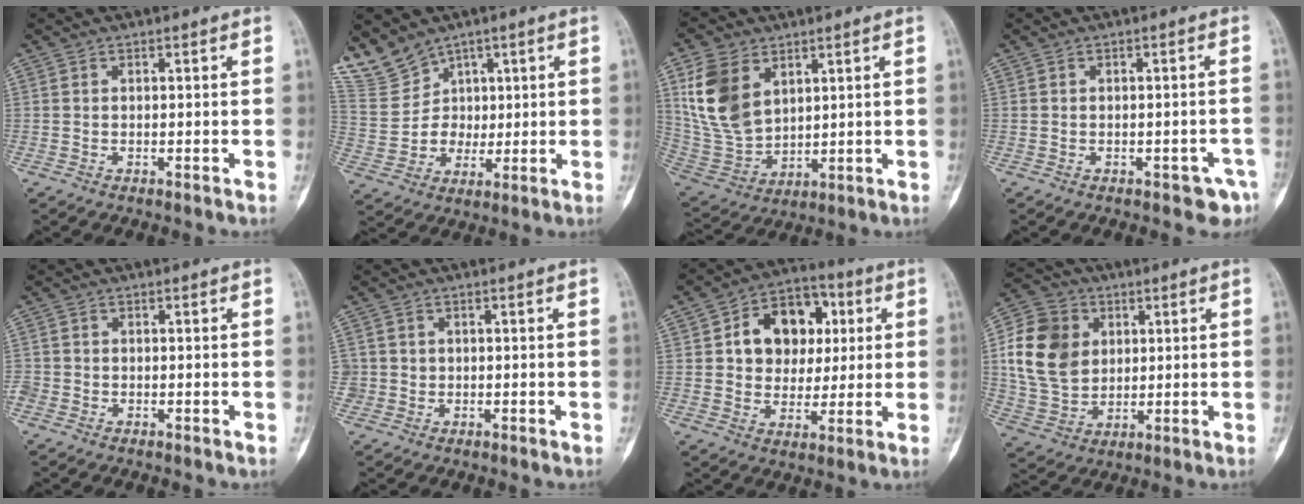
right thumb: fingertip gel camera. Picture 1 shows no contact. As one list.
[{"total": 10.0, "force": [6.7, 7.2, 1.5], "torque": [-0.008, -0.021, 0.147]}, {"total": 13.8, "force": [5.6, 9.1, 8.6], "torque": [-0.161, -0.023, 0.130]}, {"total": 4.0, "force": [-2.2, 2.1, 2.7], "torque": [-0.017, 0.009, -0.024]}, {"total": 1.7, "force": [-0.7, 1.5, 0.4], "torque": [-0.006, 0.005, -0.017]}, {"total": 1.9, "force": [0.1, 1.9, -0.1], "torque": [0.019, 0.008, -0.001]}, {"total": 14.7, "force": [3.2, 11.2, 9.0], "torque": [-0.088, 0.009, 0.049]}, {"total": 15.3, "force": [3.0, 12.2, 8.8], "torque": [-0.150, 0.001, 0.059]}]